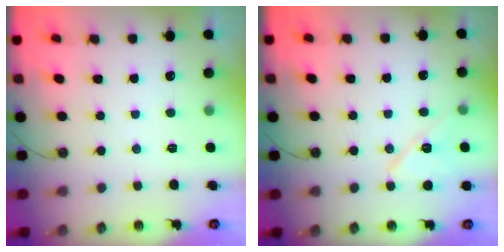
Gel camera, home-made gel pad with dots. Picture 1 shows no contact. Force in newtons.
{"total": 8.6, "press": 7.3, "slide": 4.6}